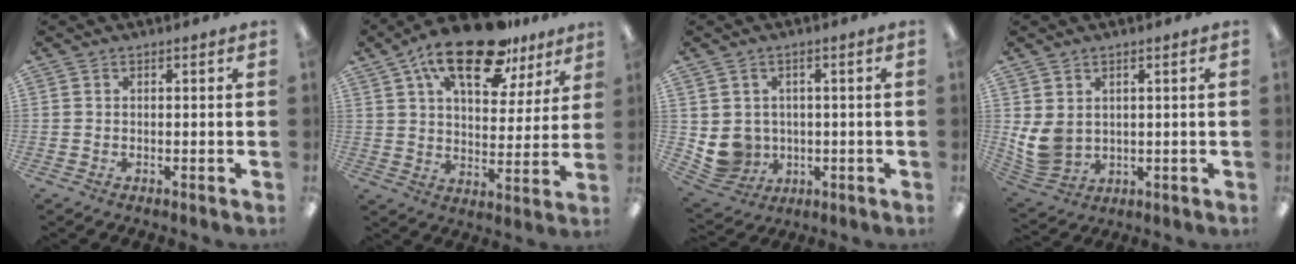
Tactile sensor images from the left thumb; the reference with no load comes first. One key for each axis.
{"total": 19.5, "fx": 12.8, "fy": 8.5, "fz": 12.1, "tx": -0.203, "ty": -0.056, "tz": 0.215}
{"total": 6.5, "fx": 0.5, "fy": 6.3, "fz": 1.5, "tx": -0.058, "ty": -0.002, "tz": 0.018}
{"total": 7.3, "fx": 1.8, "fy": 5.5, "fz": 4.4, "tx": -0.100, "ty": -0.007, "tz": 0.037}